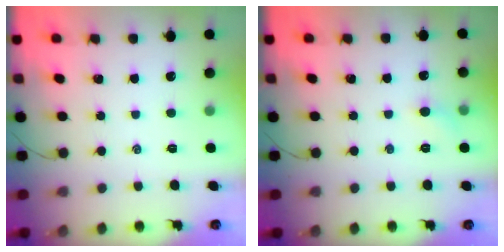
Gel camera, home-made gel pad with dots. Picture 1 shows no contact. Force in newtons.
{"total": 4.6, "press": 4.4, "slide": 1.6}